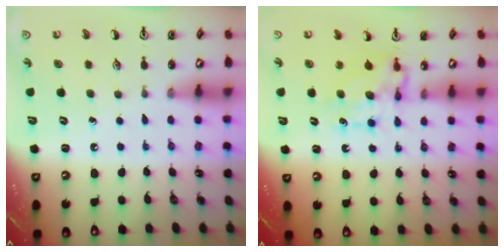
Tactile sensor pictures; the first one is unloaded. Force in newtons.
{"total": 7.3, "press": 7.3, "slide": 0.7}